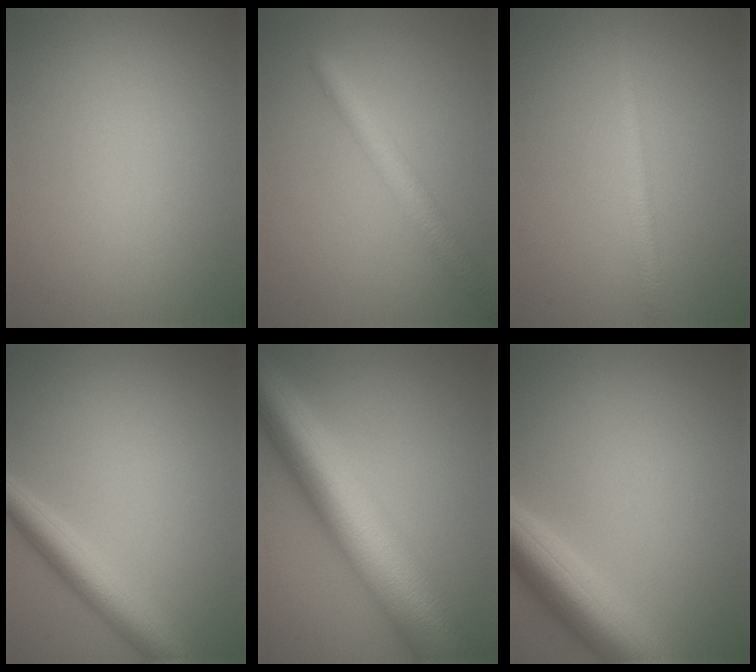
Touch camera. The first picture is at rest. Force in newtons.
{"total": 3.5, "press": 3.5, "slide": 0.1}
{"total": 1.6, "press": 1.6, "slide": 0.1}
{"total": 4.1, "press": 4.1, "slide": 0.2}
{"total": 12.8, "press": 12.8, "slide": 0.2}
{"total": 6.6, "press": 6.6, "slide": 0.3}